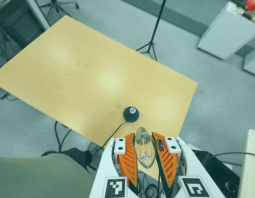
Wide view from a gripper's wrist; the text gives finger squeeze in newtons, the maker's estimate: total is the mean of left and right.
{"total": 25.4, "left": 28.6, "right": 22.2}